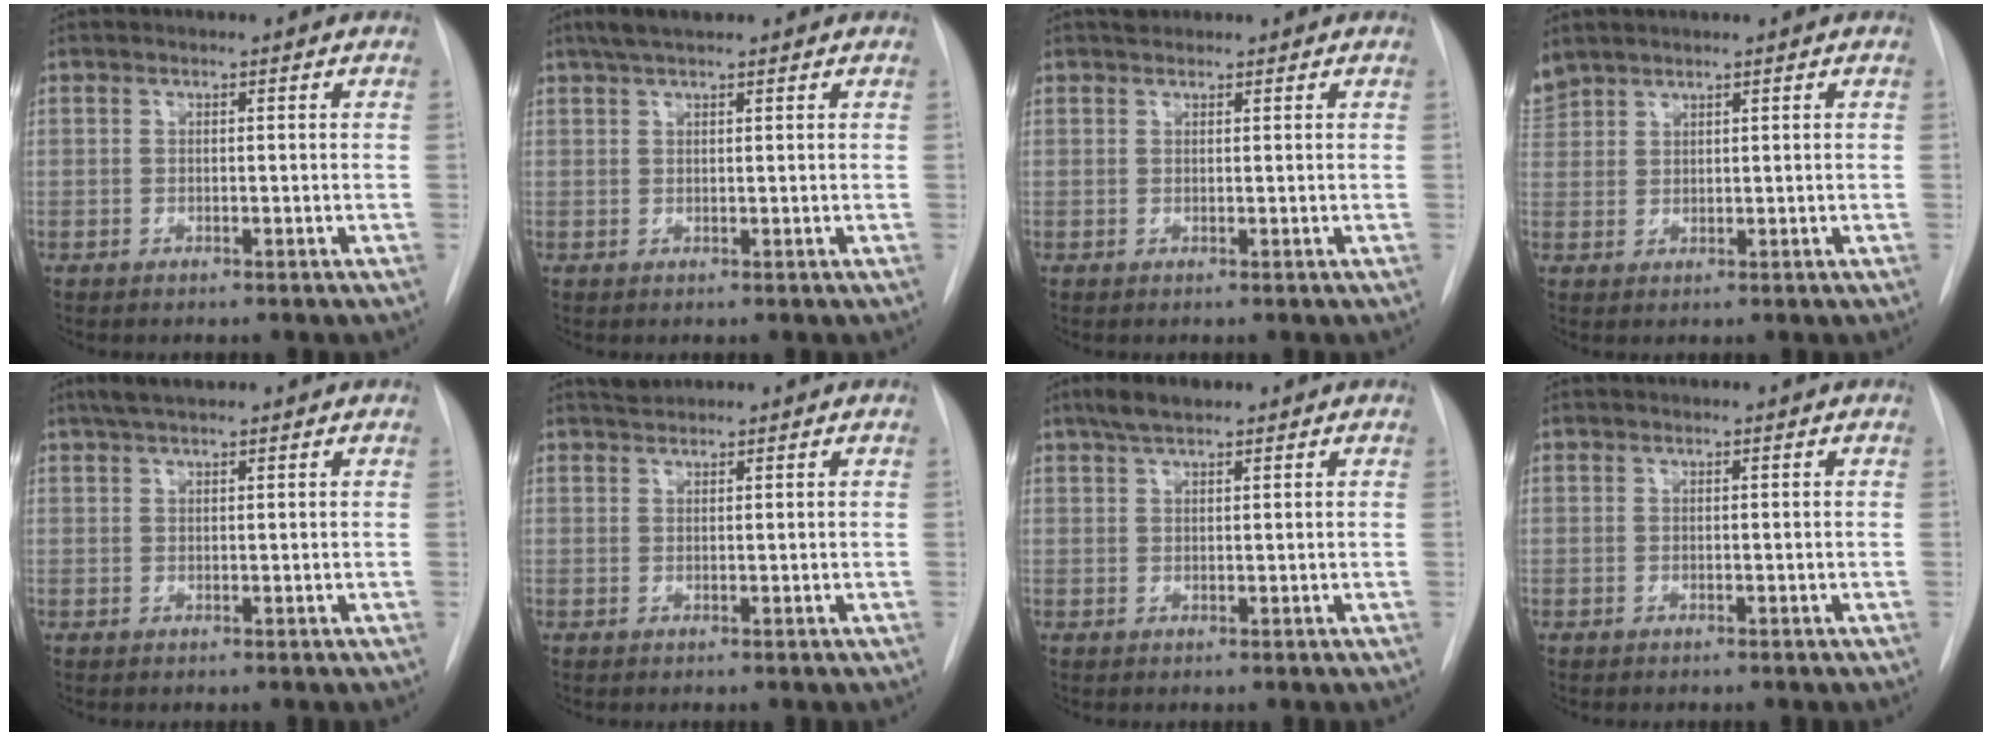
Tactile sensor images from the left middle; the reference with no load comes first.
{"total": 3.7, "force": [2.8, 0.7, 2.2], "torque": [-0.044, 0.019, 0.050]}
{"total": 1.5, "force": [1.3, 0.7, 0.3], "torque": [-0.007, 0.013, 0.020]}
{"total": 3.2, "force": [3.0, 1.0, 0.2], "torque": [-0.016, 0.017, 0.068]}
{"total": 3.4, "force": [2.7, 0.6, 2.0], "torque": [-0.038, 0.018, 0.047]}
{"total": 1.4, "force": [1.3, 0.2, 0.1], "torque": [-0.006, 0.006, 0.027]}
{"total": 3.7, "force": [2.8, 1.0, 2.3], "torque": [-0.049, 0.012, 0.051]}
{"total": 0.0}